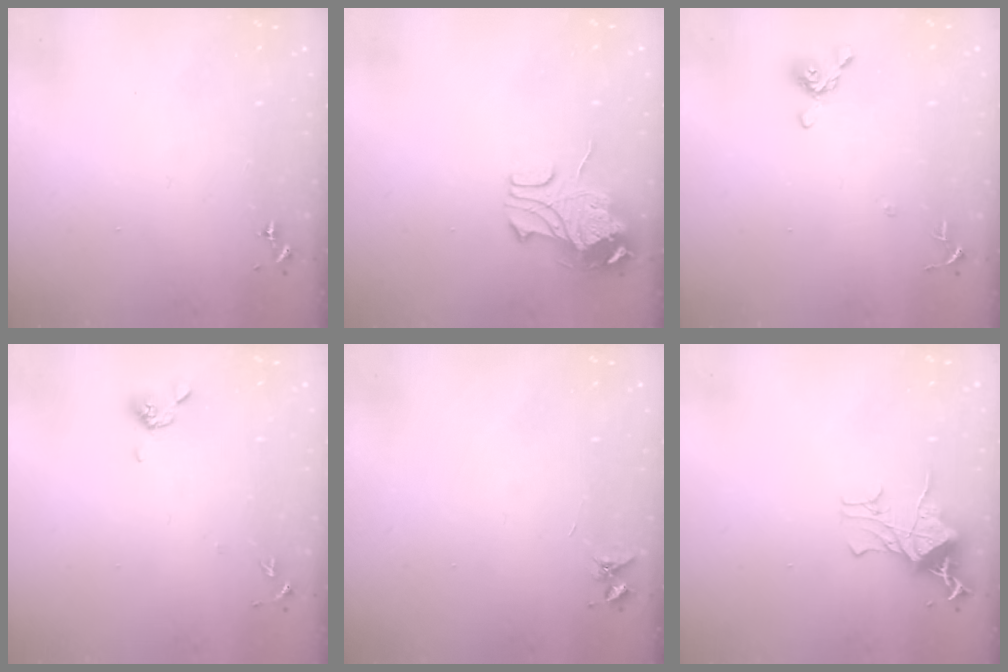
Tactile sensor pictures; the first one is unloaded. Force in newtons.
{"total": 9.6, "press": 9.5, "slide": 1.1}
{"total": 8.7, "press": 8.5, "slide": 1.8}
{"total": 7.1, "press": 6.8, "slide": 1.8}
{"total": 3.6, "press": 3.6, "slide": 0.5}
{"total": 11.3, "press": 11.3, "slide": 0.9}